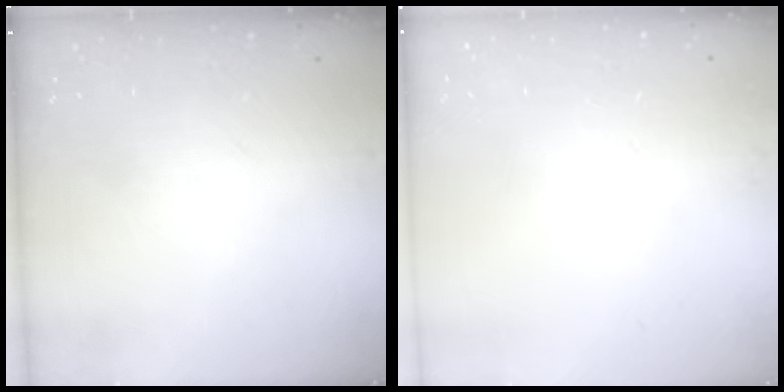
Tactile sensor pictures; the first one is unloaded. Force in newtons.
{"total": 0.0}